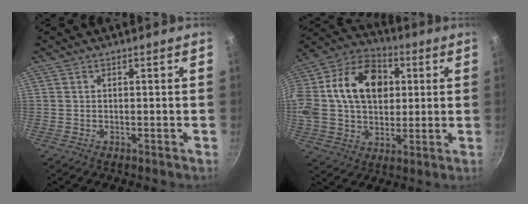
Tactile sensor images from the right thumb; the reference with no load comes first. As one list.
[{"total": 25.3, "force": [4.5, 18.0, 17.2], "torque": [-0.325, 0.039, 0.066]}]